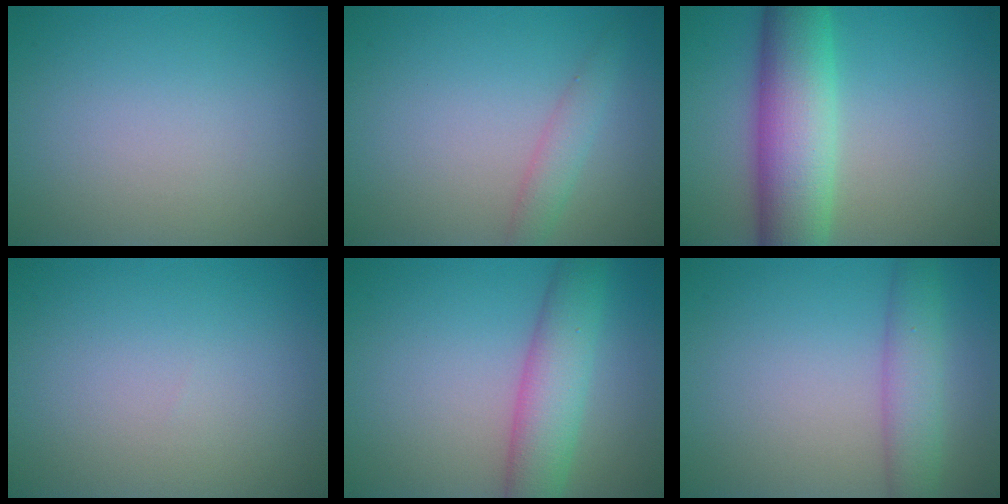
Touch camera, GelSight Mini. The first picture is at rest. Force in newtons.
{"total": 1.9, "press": 1.9, "slide": 0.2}
{"total": 8.8, "press": 8.8, "slide": 0.1}
{"total": 0.0}
{"total": 5.5, "press": 5.5, "slide": 0.1}
{"total": 3.7, "press": 3.6, "slide": 0.4}